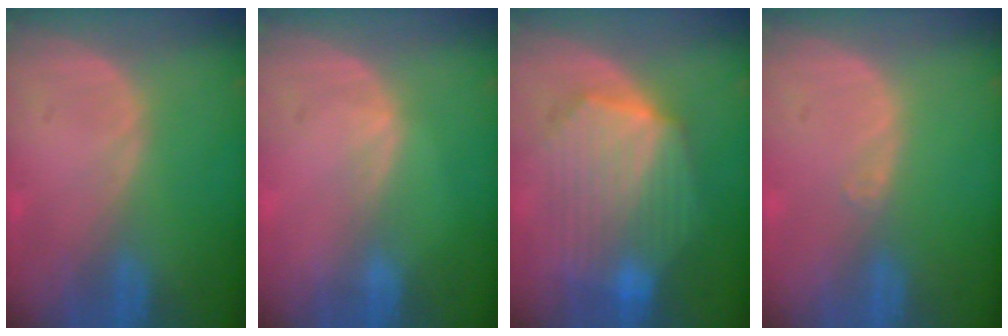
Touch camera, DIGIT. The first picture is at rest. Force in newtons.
{"total": 0.9, "press": 0.8, "slide": 0.2}
{"total": 10.8, "press": 10.8, "slide": 0.7}
{"total": 0.6, "press": 0.5, "slide": 0.4}